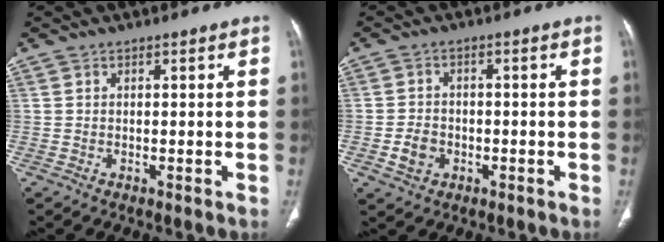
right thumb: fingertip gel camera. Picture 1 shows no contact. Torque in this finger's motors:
{"motor_torque": [-0.34, -0.16, -0.17, -0.13, 0.00]}